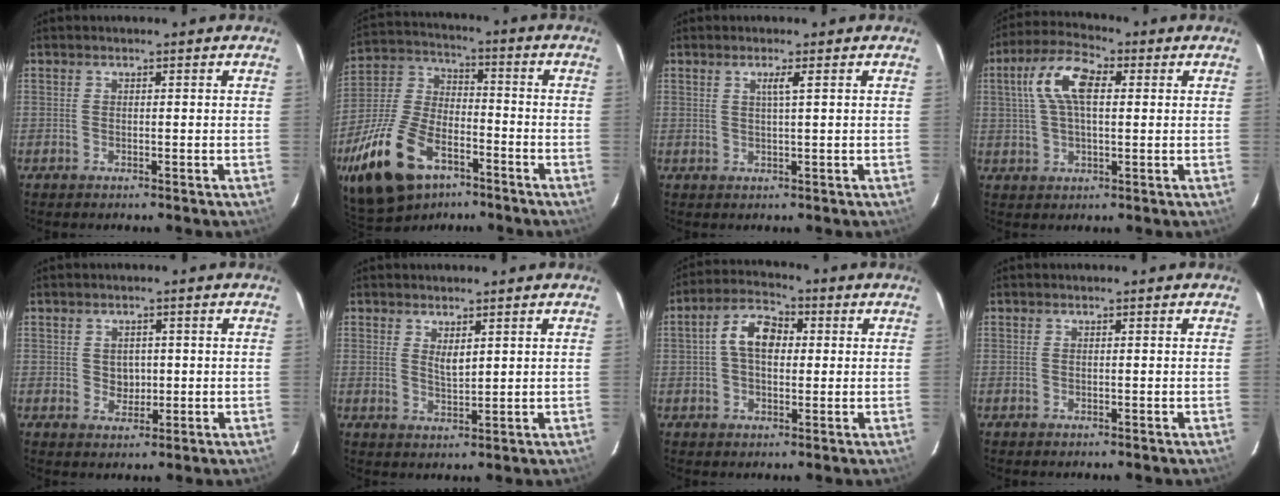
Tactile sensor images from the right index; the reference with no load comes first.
{"total": 21.2, "force": [-11.8, 11.6, 13.4], "torque": [-0.300, -0.006, -0.208]}
{"total": 1.7, "force": [0.5, -0.5, 1.5], "torque": [-0.030, -0.002, 0.010]}
{"total": 9.9, "force": [2.4, 4.4, 8.5], "torque": [-0.170, 0.025, 0.040]}
{"total": 3.1, "force": [0.2, 2.9, 1.2], "torque": [-0.017, 0.003, 0.007]}
{"total": 3.0, "force": [1.5, 1.2, 2.3], "torque": [-0.039, -0.005, 0.027]}
{"total": 7.8, "force": [1.0, 4.9, 6.0], "torque": [-0.112, 0.024, 0.015]}
{"total": 0.0}